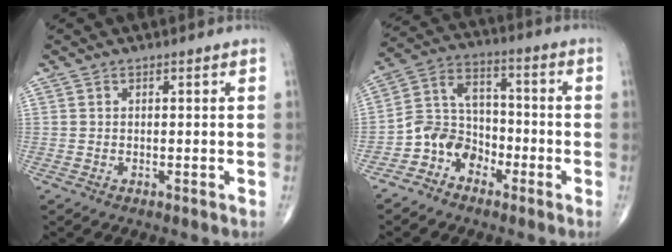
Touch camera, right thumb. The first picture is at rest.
{"total": 9.0, "force": [-4.8, 6.9, 3.2], "torque": [-0.035, 0.061, -0.101]}